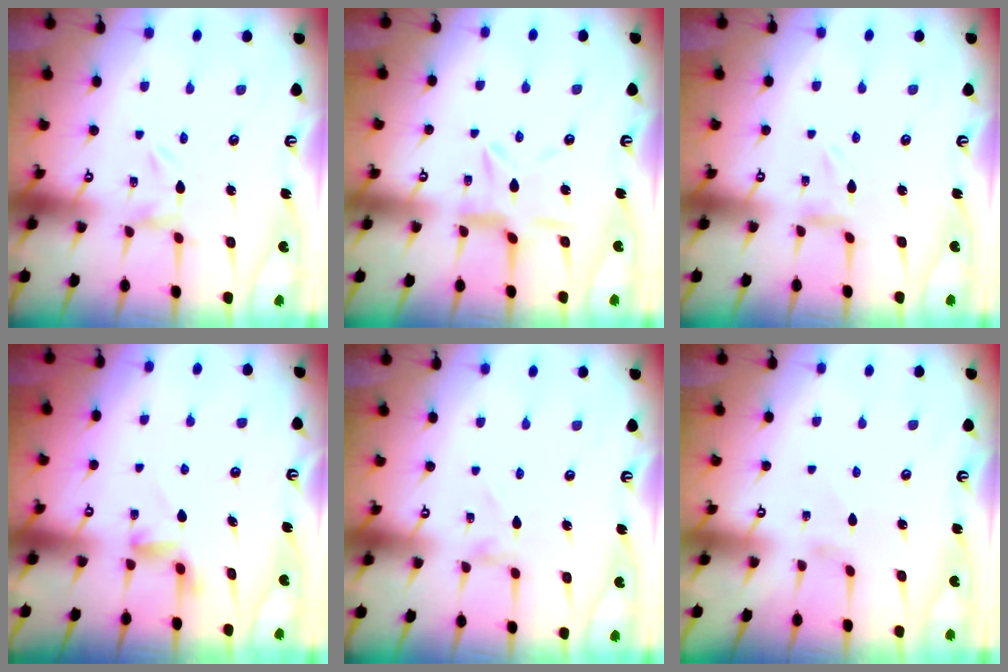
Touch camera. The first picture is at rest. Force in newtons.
{"total": 7.8, "press": 7.7, "slide": 0.8}
{"total": 0.0}
{"total": 3.5, "press": 3.3, "slide": 1.0}
{"total": 0.0}
{"total": 0.0}